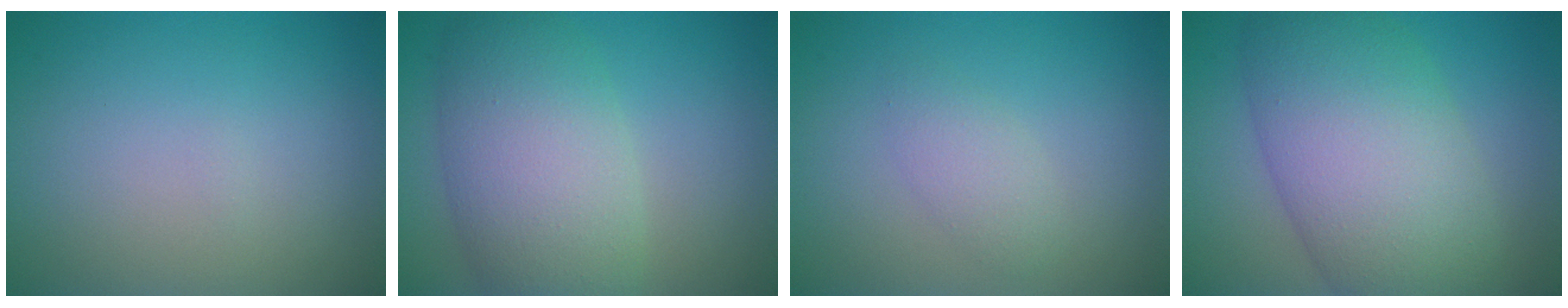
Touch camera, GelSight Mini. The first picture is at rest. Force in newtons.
{"total": 8.1, "press": 8.1, "slide": 0.4}
{"total": 1.8, "press": 1.8, "slide": 0.1}
{"total": 10.7, "press": 10.7, "slide": 0.5}